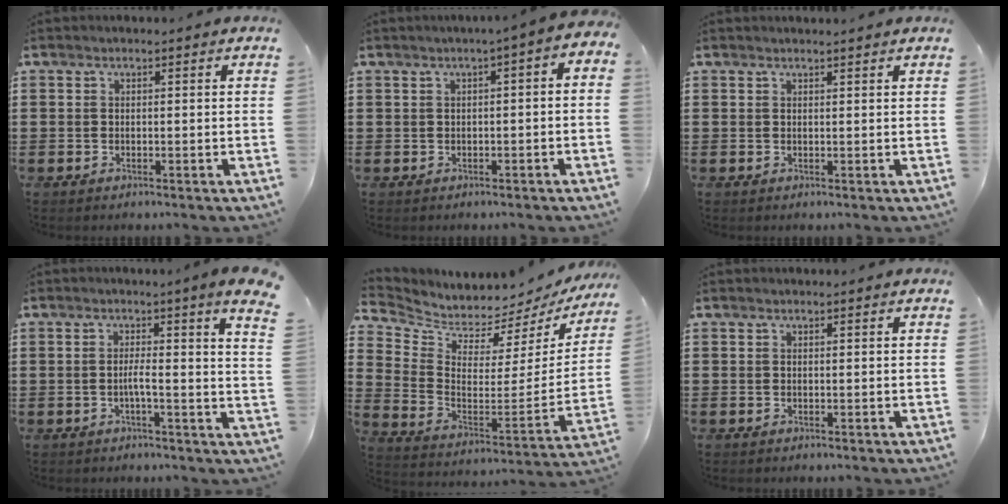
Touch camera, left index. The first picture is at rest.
{"total": 1.8, "force": [-1.0, 0.6, 1.4], "torque": [-0.027, 0.002, -0.024]}
{"total": 0.9, "force": [0.9, -0.1, 0.1], "torque": [-0.004, -0.002, 0.018]}
{"total": 3.9, "force": [0.7, -0.6, 3.8], "torque": [-0.074, -0.011, 0.010]}
{"total": 4.8, "force": [4.8, 0.5, 0.2], "torque": [-0.040, -0.062, 0.077]}
{"total": 0.0}